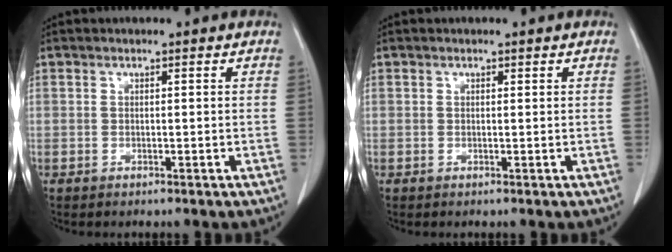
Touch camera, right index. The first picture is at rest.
{"total": 0.0}